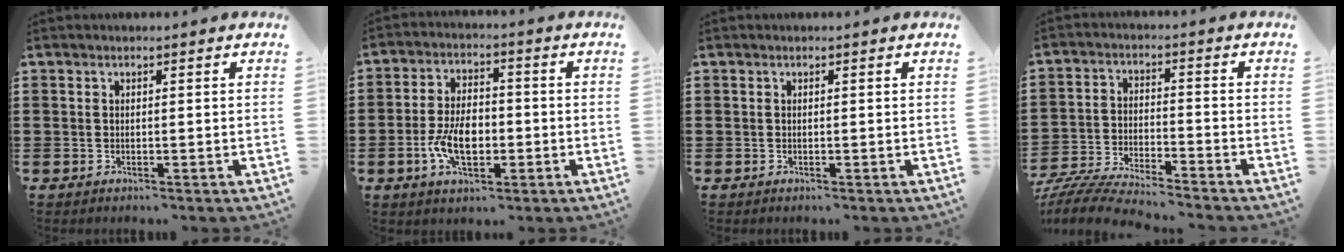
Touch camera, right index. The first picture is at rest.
{"total": 7.7, "force": [-1.8, 4.4, 6.1], "torque": [-0.124, 0.001, -0.037]}
{"total": 0.0}
{"total": 6.1, "force": [-5.9, -0.1, 1.3], "torque": [-0.046, -0.011, -0.122]}